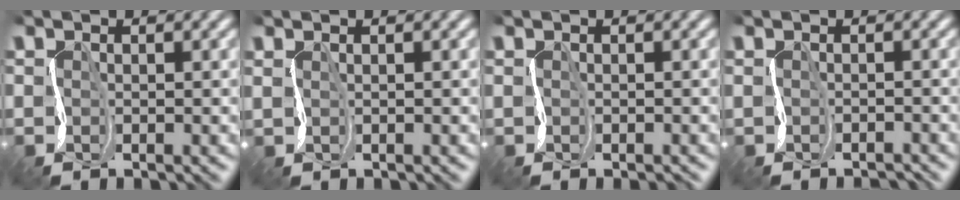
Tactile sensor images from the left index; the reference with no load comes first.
{"total": 1.4, "force": [0.9, 0.4, 1.1], "torque": [-0.024, 0.004, 0.006]}
{"total": 0.5, "force": [0.0, 0.2, 0.5], "torque": [-0.011, -0.003, -0.004]}
{"total": 1.1, "force": [-0.9, 0.1, 0.5], "torque": [-0.010, -0.013, -0.023]}